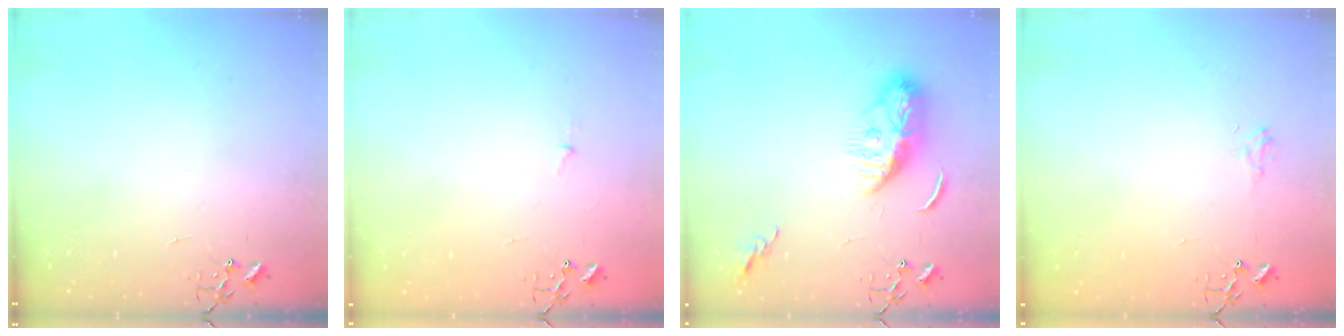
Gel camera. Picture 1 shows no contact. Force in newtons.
{"total": 2.7, "press": 2.7, "slide": 0.3}
{"total": 9.4, "press": 9.4, "slide": 1.0}
{"total": 6.7, "press": 6.6, "slide": 0.7}